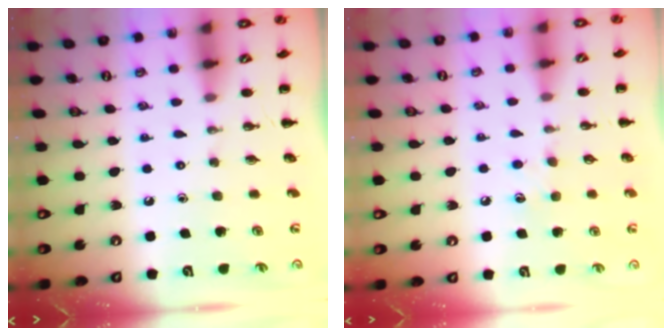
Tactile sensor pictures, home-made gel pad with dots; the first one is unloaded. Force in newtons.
{"total": 5.1, "press": 4.9, "slide": 1.3}